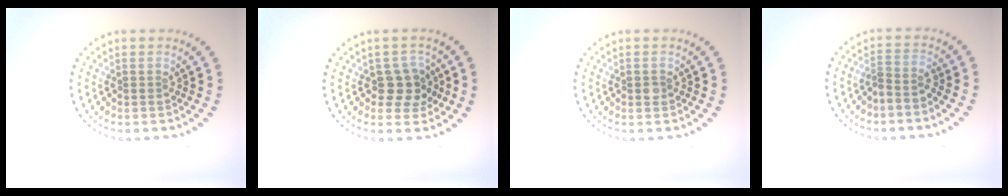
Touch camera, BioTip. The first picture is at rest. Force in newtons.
{"total": 2.9, "press": 2.7, "slide": 1.0}
{"total": 0.9, "press": 0.9, "slide": 0.1}
{"total": 1.9, "press": 1.5, "slide": 1.2}